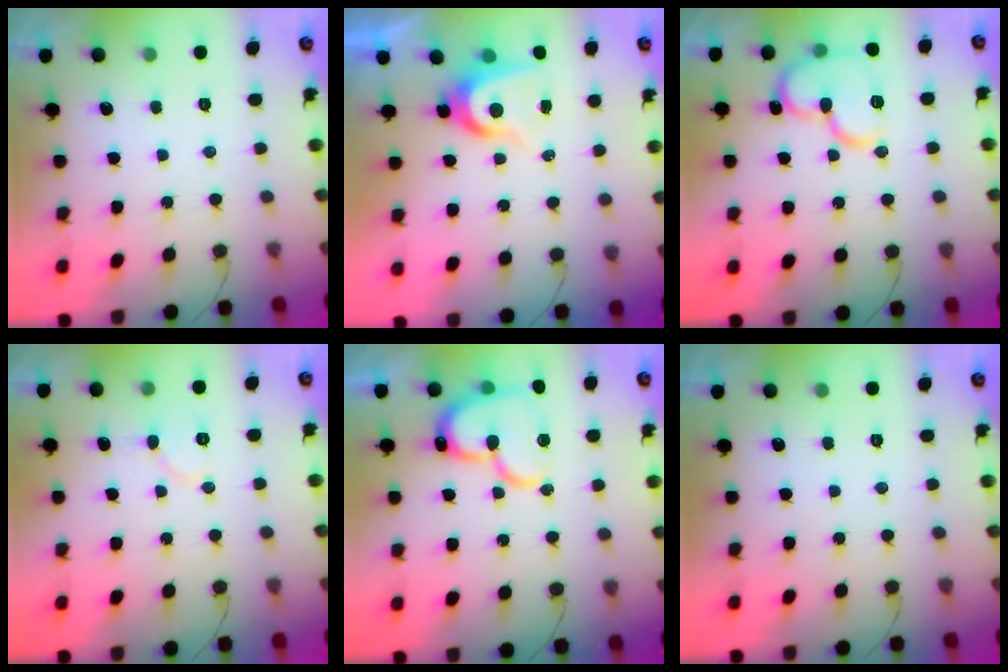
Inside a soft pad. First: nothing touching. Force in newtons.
{"total": 6.5, "press": 6.5, "slide": 0.1}
{"total": 14.5, "press": 14.3, "slide": 2.1}
{"total": 5.0, "press": 4.9, "slide": 0.5}
{"total": 17.2, "press": 17.1, "slide": 1.7}
{"total": 0.0}